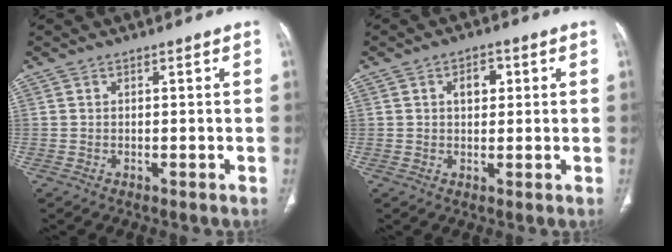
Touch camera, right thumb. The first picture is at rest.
{"total": 4.0, "force": [1.1, 2.6, 2.8], "torque": [-0.029, 0.003, 0.014]}